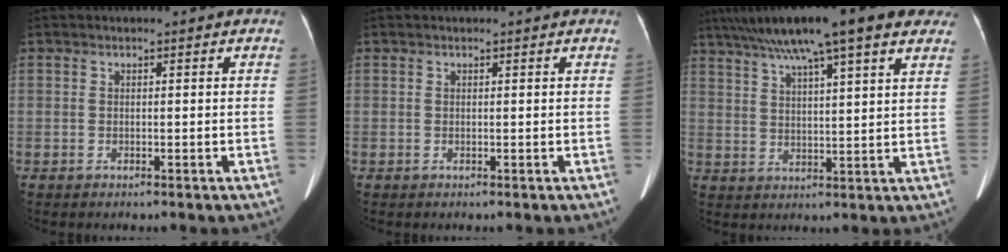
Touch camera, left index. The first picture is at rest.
{"total": 0.0}
{"total": 19.7, "force": [14.4, 3.0, 13.1], "torque": [-0.217, 0.055, 0.200]}